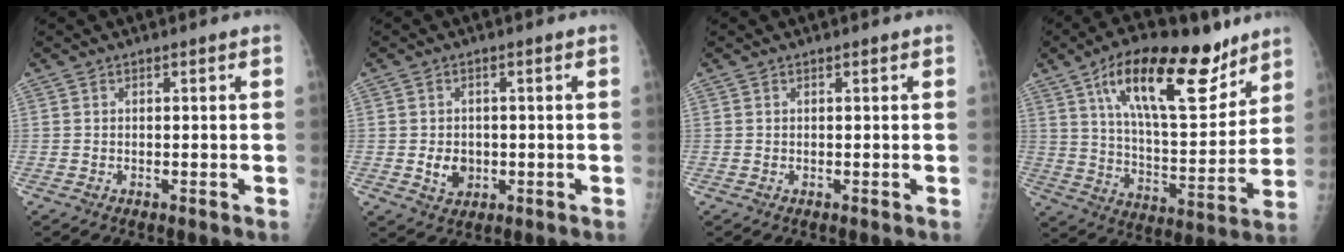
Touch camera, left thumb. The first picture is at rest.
{"total": 4.1, "force": [-0.5, 3.4, 2.3], "torque": [-0.024, 0.001, 0.000]}
{"total": 0.0}
{"total": 22.8, "force": [13.4, 9.2, 16.0], "torque": [-0.218, -0.055, 0.227]}